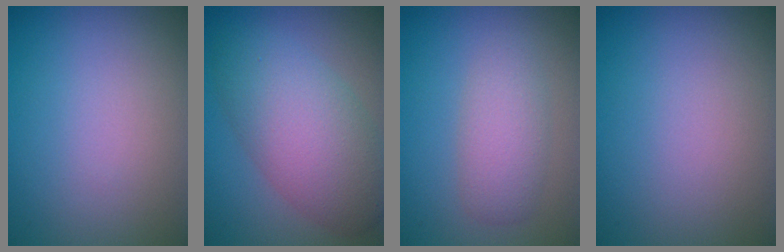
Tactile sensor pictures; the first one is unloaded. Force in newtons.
{"total": 7.3, "press": 7.3, "slide": 0.3}
{"total": 3.0, "press": 3.0, "slide": 0.1}
{"total": 0.0}